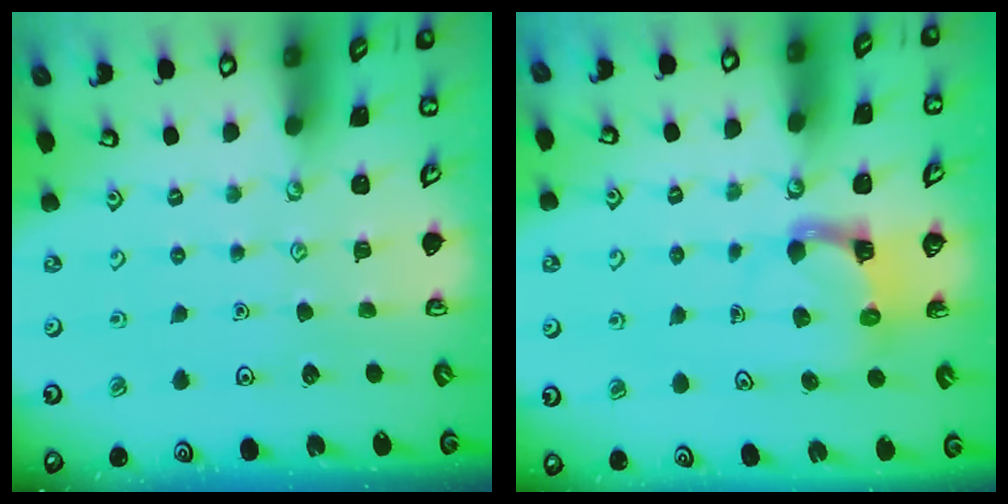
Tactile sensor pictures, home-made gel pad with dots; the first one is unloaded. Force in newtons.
{"total": 4.2, "press": 4.2, "slide": 0.4}